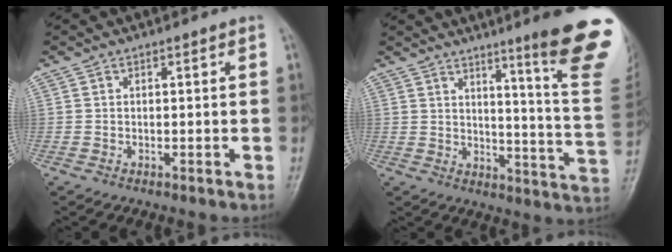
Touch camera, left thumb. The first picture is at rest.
{"total": 18.5, "force": [11.2, 0.5, 14.7], "torque": [-0.163, -0.080, 0.143]}